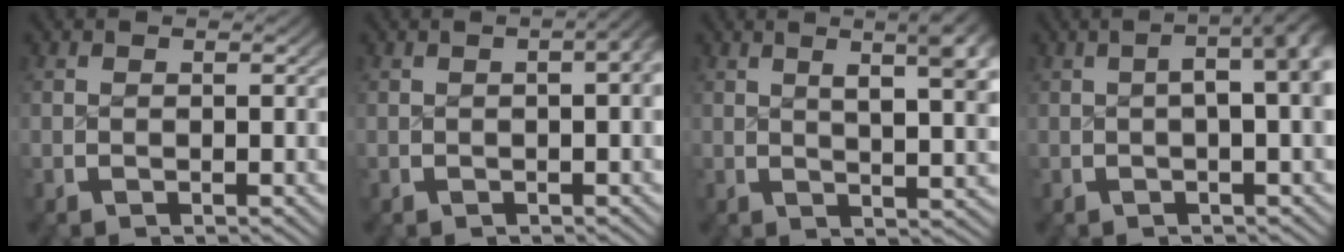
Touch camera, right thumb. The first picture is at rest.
{"total": 4.5, "force": [0.7, 2.0, 4.0], "torque": [-0.035, 0.024, 0.000]}
{"total": 7.4, "force": [2.6, 2.7, 6.4], "torque": [-0.070, 0.006, 0.040]}
{"total": 5.9, "force": [0.6, 2.3, 5.4], "torque": [-0.061, 0.015, 0.004]}